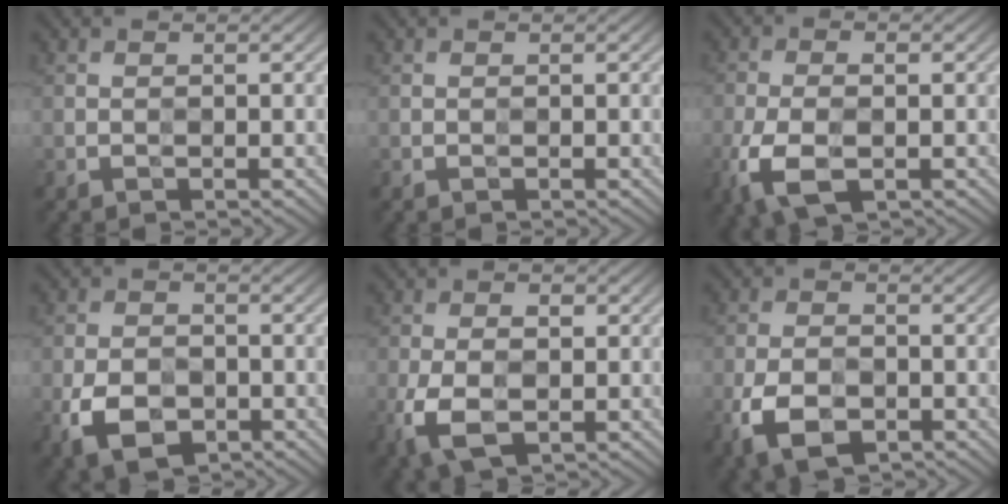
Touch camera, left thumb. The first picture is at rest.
{"total": 0.0}
{"total": 7.0, "force": [-2.6, 3.5, 5.5], "torque": [-0.133, -0.012, -0.051]}
{"total": 6.7, "force": [-2.9, 4.2, 4.3], "torque": [-0.093, -0.013, -0.056]}
{"total": 7.2, "force": [-1.8, 4.2, 5.6], "torque": [-0.125, -0.011, -0.034]}
{"total": 7.0, "force": [-3.3, 3.9, 4.8], "torque": [-0.107, -0.013, -0.066]}